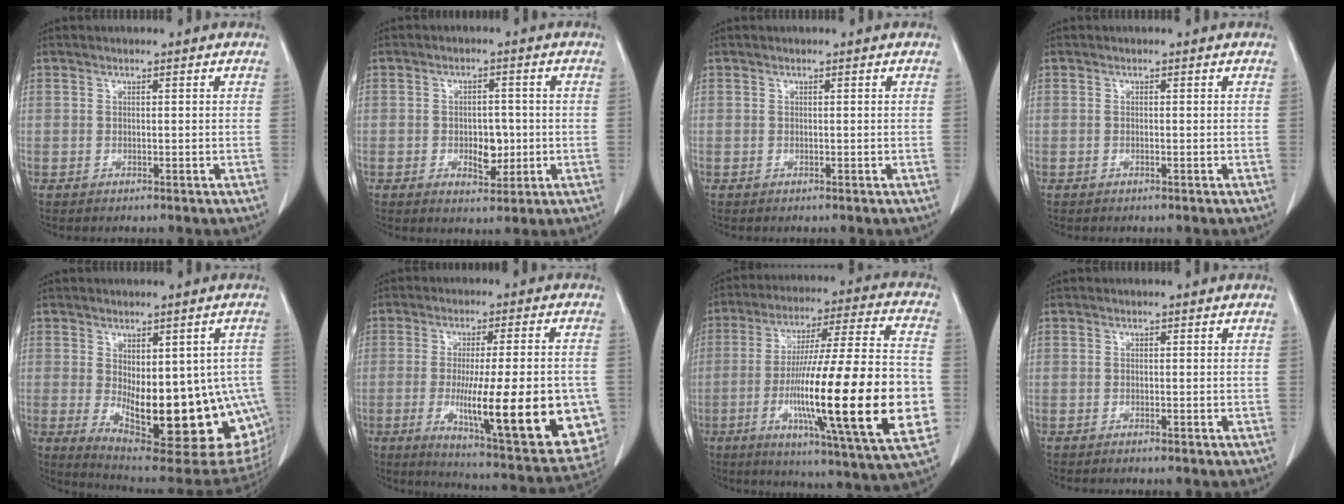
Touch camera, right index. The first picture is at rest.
{"total": 4.4, "force": [-0.7, 2.5, 3.6], "torque": [-0.046, 0.002, -0.004]}
{"total": 0.0}
{"total": 0.0}
{"total": 21.2, "force": [-4.7, 8.7, 18.7], "torque": [-0.170, -0.008, -0.038]}
{"total": 22.3, "force": [-4.6, 3.3, 21.6], "torque": [-0.257, -0.033, -0.052]}
{"total": 27.0, "force": [-5.5, 1.5, 26.4], "torque": [-0.396, -0.019, -0.091]}
{"total": 0.9, "force": [-0.8, 0.0, 0.5], "torque": [-0.010, -0.001, -0.010]}